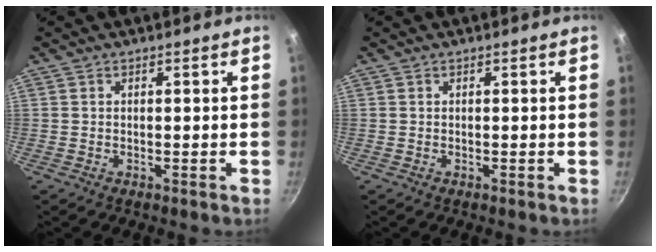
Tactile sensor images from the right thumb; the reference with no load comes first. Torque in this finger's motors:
{"motor_torque": [-0.04, -0.23, 0.24, 0.06, 0.02]}